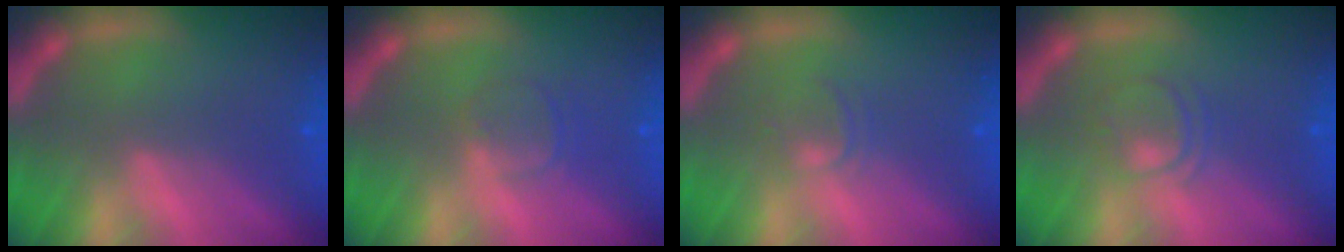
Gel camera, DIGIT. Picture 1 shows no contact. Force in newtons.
{"total": 1.9}
{"total": 1.4}
{"total": 2.4}